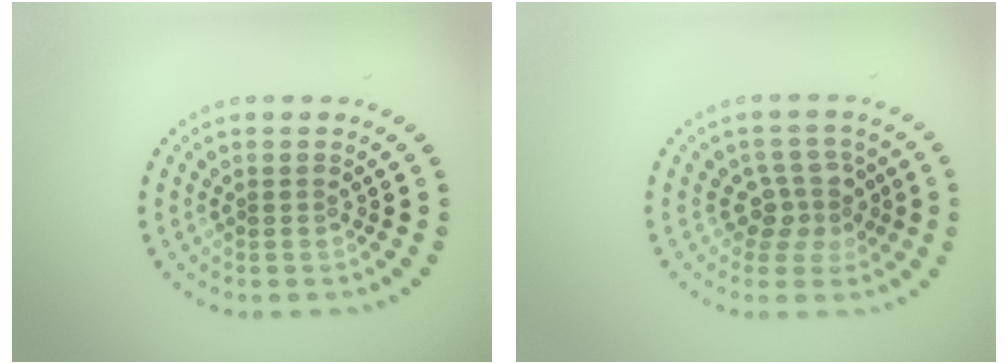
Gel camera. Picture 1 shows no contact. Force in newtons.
{"total": 2.8, "press": 2.3, "slide": 1.7}